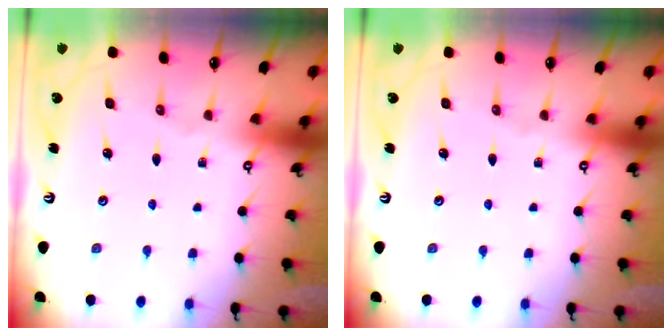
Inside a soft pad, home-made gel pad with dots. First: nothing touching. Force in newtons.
{"total": 0.0}